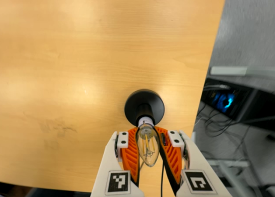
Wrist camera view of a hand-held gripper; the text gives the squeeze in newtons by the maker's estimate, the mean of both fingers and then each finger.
{"total": 28.9, "left": 33.4, "right": 24.4}